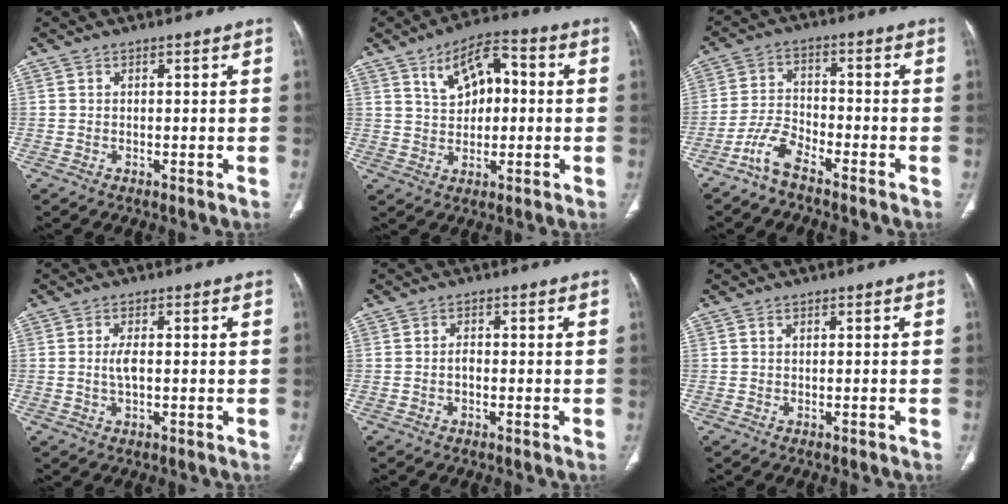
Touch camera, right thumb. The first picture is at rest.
{"total": 9.8, "force": [2.3, 5.6, 7.7], "torque": [-0.099, 0.014, 0.034]}
{"total": 5.7, "force": [-4.5, 1.8, 2.8], "torque": [-0.066, 0.027, -0.097]}
{"total": 2.8, "force": [-0.1, 1.2, 2.5], "torque": [-0.057, -0.001, -0.003]}
{"total": 1.4, "force": [-0.4, 0.9, 1.0], "torque": [-0.016, 0.004, -0.008]}
{"total": 0.0}